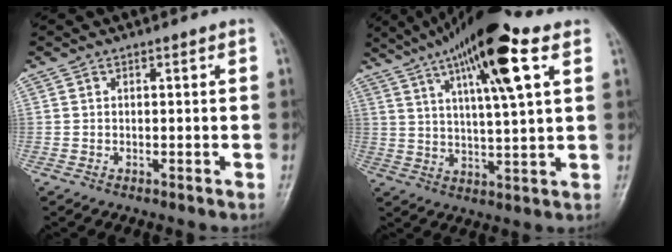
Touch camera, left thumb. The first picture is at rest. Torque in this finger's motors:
{"motor_torque": [0.68, 0.52, 1.64, -1.14, 0.33]}